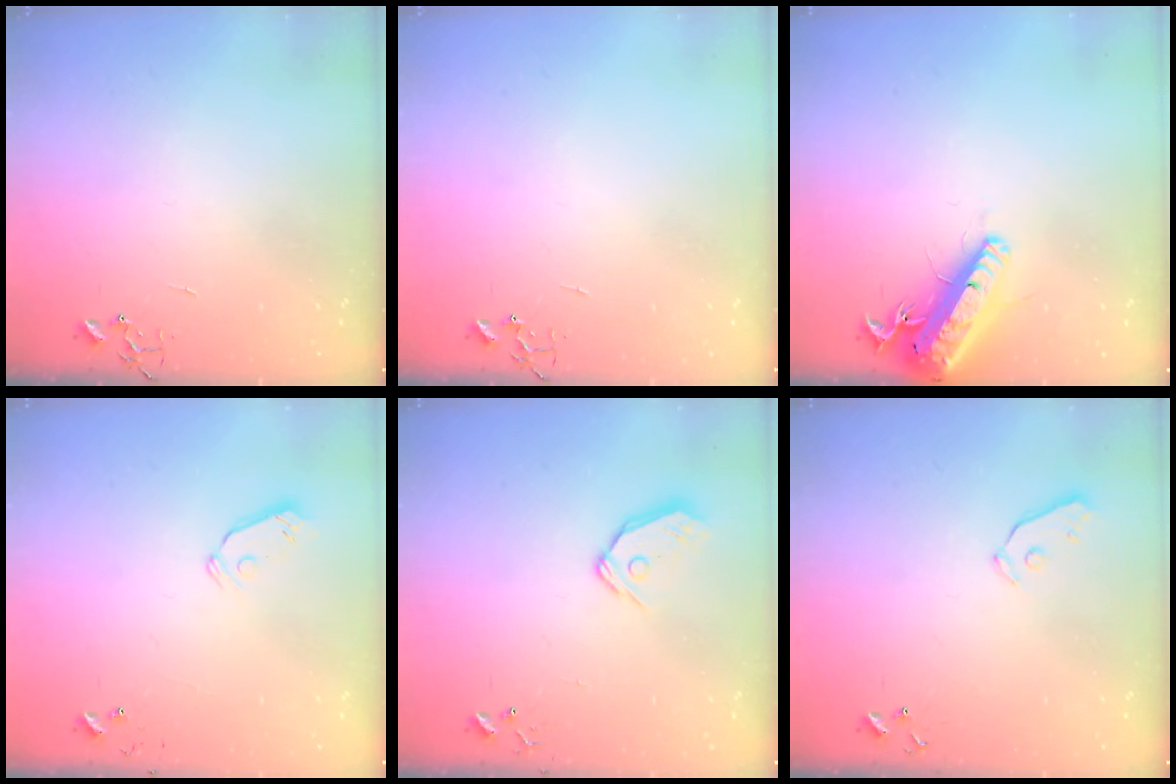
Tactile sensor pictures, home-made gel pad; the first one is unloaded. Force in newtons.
{"total": 0.0}
{"total": 17.1, "press": 16.8, "slide": 3.4}
{"total": 5.4, "press": 5.3, "slide": 0.9}
{"total": 9.3, "press": 9.2, "slide": 1.2}
{"total": 3.8, "press": 3.8, "slide": 0.4}